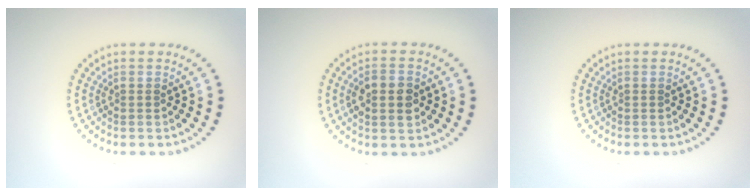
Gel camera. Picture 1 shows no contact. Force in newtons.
{"total": 2.7, "press": 2.7, "slide": 0.1}
{"total": 0.0}